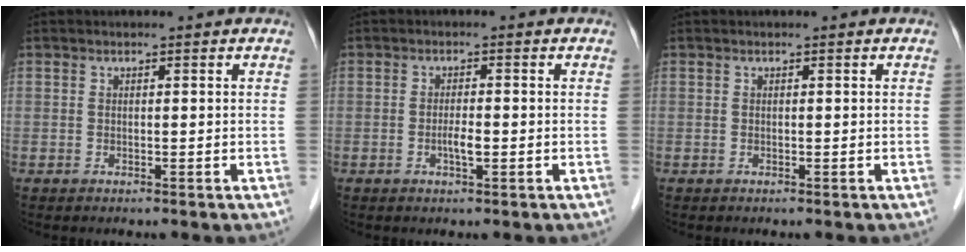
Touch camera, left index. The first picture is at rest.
{"total": 2.2, "force": [-0.7, 0.4, 2.1], "torque": [-0.040, 0.001, -0.012]}
{"total": 0.0}